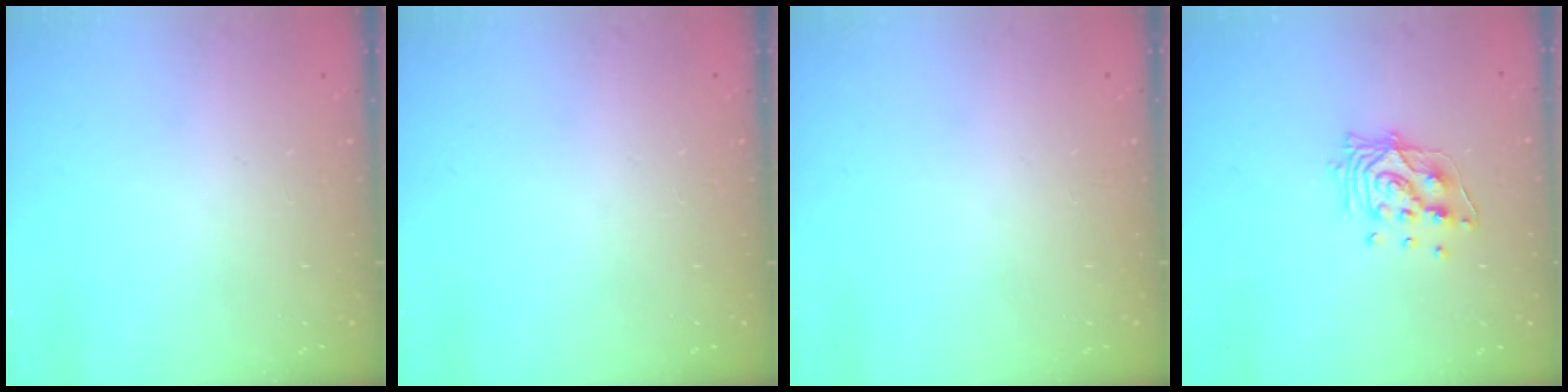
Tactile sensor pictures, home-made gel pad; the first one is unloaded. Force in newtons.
{"total": 0.0}
{"total": 0.0}
{"total": 11.2, "press": 11.2, "slide": 0.6}